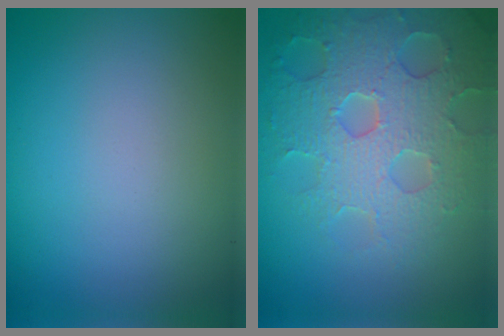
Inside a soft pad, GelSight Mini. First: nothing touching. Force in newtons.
{"total": 6.9, "press": 5.5, "slide": 4.2}